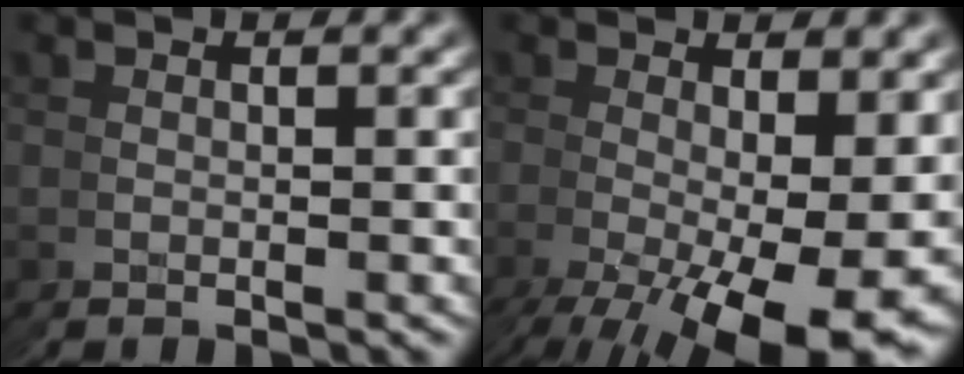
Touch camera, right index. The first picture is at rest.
{"total": 9.3, "force": [-3.6, 3.3, 8.0], "torque": [-0.126, -0.040, -0.029]}